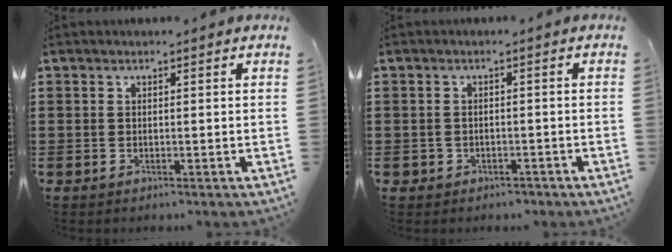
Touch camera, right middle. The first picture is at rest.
{"total": 1.3, "force": [-1.0, 0.9, -0.1], "torque": [-0.004, 0.002, -0.025]}